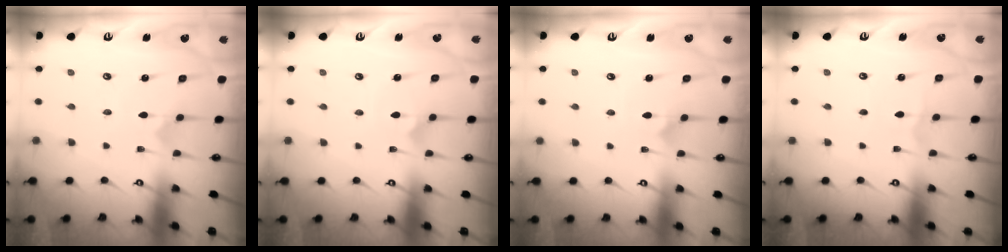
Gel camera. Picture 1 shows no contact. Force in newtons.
{"total": 2.9, "press": 2.9, "slide": 0.4}
{"total": 4.0, "press": 3.9, "slide": 0.3}
{"total": 1.3, "press": 1.3, "slide": 0.1}